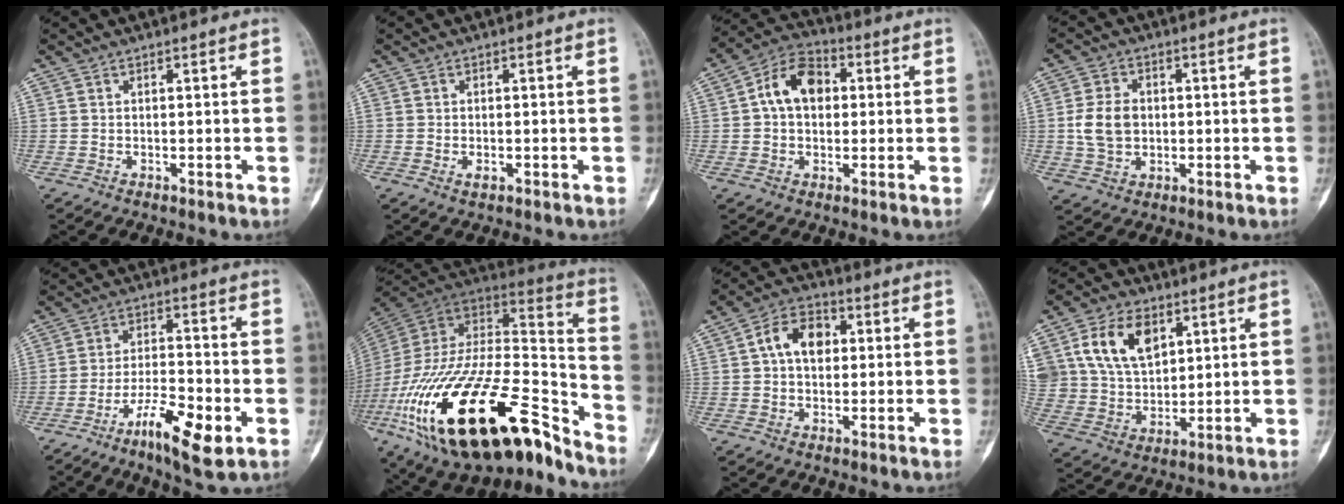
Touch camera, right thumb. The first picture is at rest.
{"total": 1.5, "force": [-0.5, 0.8, 1.1], "torque": [-0.016, 0.002, -0.007]}
{"total": 10.3, "force": [1.5, 7.1, 7.2], "torque": [-0.107, 0.023, 0.017]}
{"total": 7.5, "force": [0.1, 5.6, 4.9], "torque": [-0.082, 0.004, 0.003]}
{"total": 11.8, "force": [-5.6, 3.1, 9.9], "torque": [-0.171, 0.020, -0.095]}
{"total": 37.7, "force": [-21.0, 14.9, 27.6], "torque": [-0.486, 0.031, -0.349]}
{"total": 8.8, "force": [1.5, 6.1, 6.2], "torque": [-0.086, 0.017, 0.018]}
{"total": 13.7, "force": [5.6, 9.2, 8.5], "torque": [-0.132, -0.015, 0.117]}